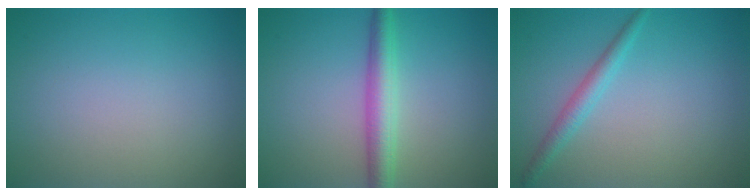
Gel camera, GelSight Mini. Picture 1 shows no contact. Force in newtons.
{"total": 3.7, "press": 3.7, "slide": 0.0}
{"total": 1.9, "press": 1.9, "slide": 0.1}